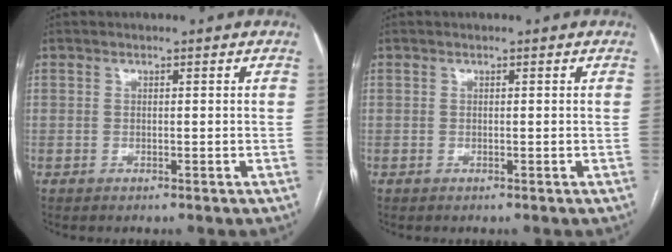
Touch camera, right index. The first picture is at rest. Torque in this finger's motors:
{"motor_torque": [0.00, 0.00, 0.00, 0.00]}